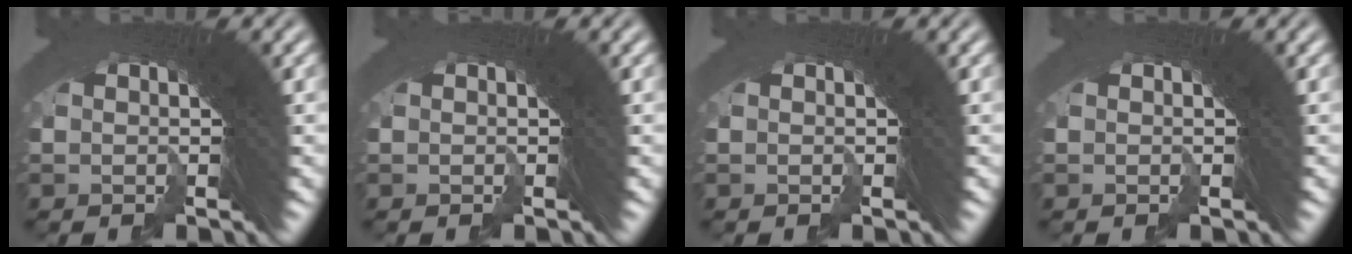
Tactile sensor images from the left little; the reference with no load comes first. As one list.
[{"total": 0.0}, {"total": 0.0}, {"total": 0.0}]